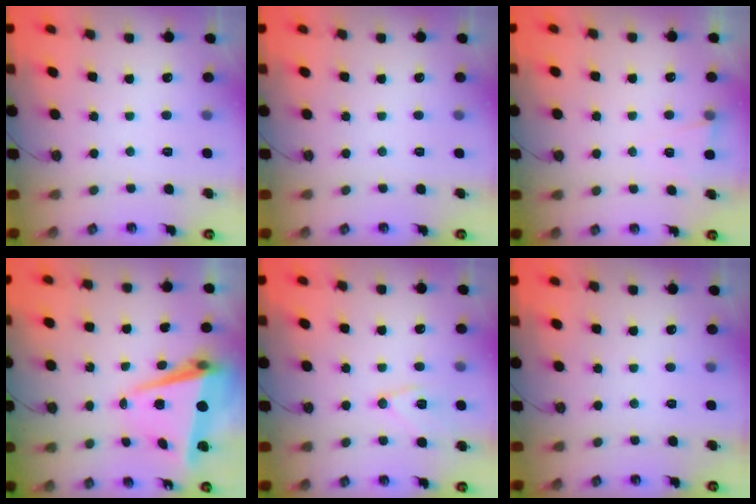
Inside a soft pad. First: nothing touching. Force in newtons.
{"total": 0.0}
{"total": 5.2, "press": 2.9, "slide": 4.2}
{"total": 7.9, "press": 7.8, "slide": 1.6}
{"total": 10.4, "press": 10.4, "slide": 1.1}
{"total": 0.0}